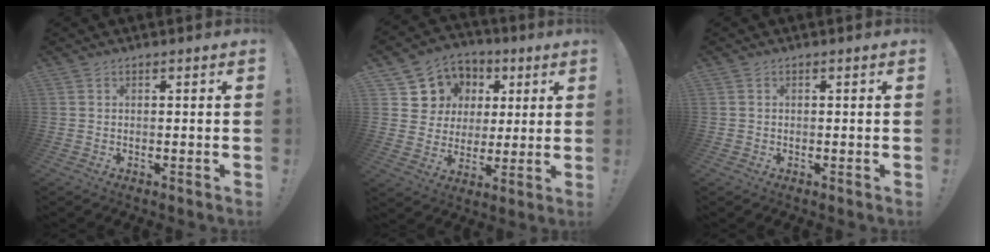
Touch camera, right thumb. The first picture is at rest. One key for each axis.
{"total": 10.1, "fx": 2.9, "fy": 9.5, "fz": 1.9, "tx": -0.025, "ty": -0.017, "tz": 0.069}
{"total": 0.6, "fx": -0.2, "fy": 0.6, "fz": 0.0, "tx": 0.000, "ty": 0.003, "tz": -0.004}